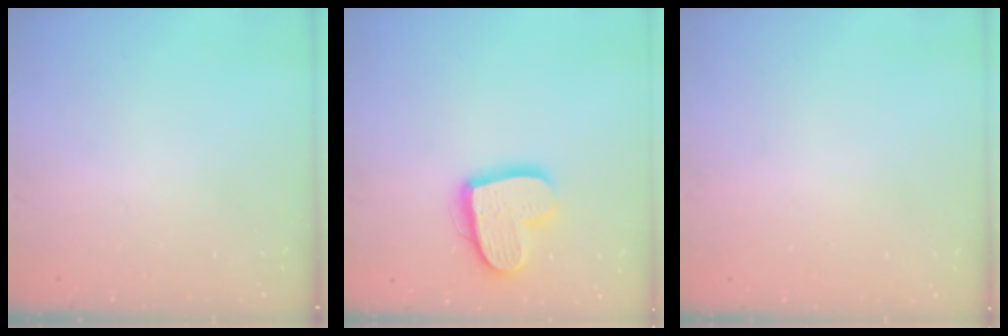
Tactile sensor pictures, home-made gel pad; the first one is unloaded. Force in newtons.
{"total": 16.2, "press": 16.2, "slide": 1.4}
{"total": 0.0}